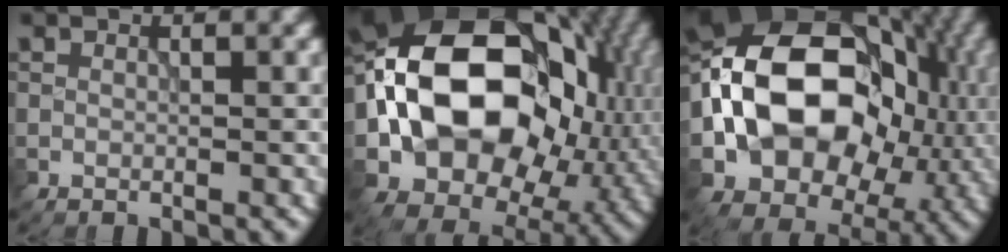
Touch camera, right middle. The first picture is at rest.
{"total": 18.9, "force": [0.7, 14.8, 11.7], "torque": [-0.223, 0.001, 0.013]}
{"total": 17.5, "force": [-0.6, 13.4, 11.2], "torque": [-0.194, 0.007, -0.017]}